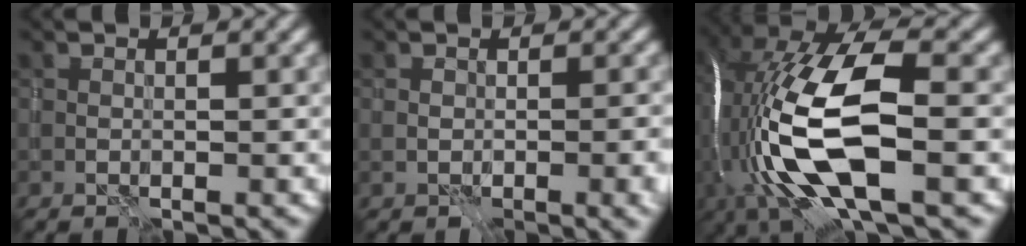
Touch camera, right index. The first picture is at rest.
{"total": 4.0, "force": [-0.9, 2.1, 3.4], "torque": [-0.042, -0.012, -0.005]}
{"total": 16.4, "force": [-2.8, 6.4, 14.9], "torque": [-0.308, 0.009, -0.050]}